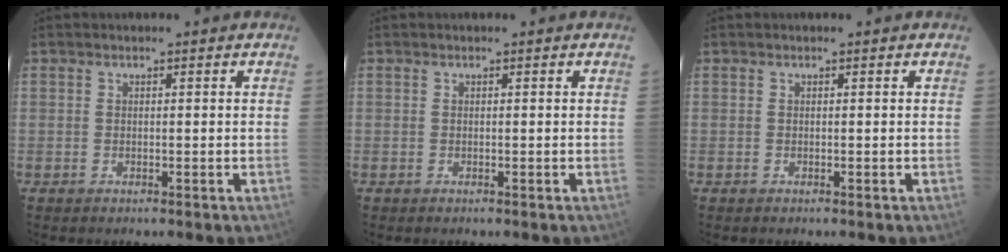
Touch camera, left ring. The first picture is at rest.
{"total": 0.0}
{"total": 0.0}